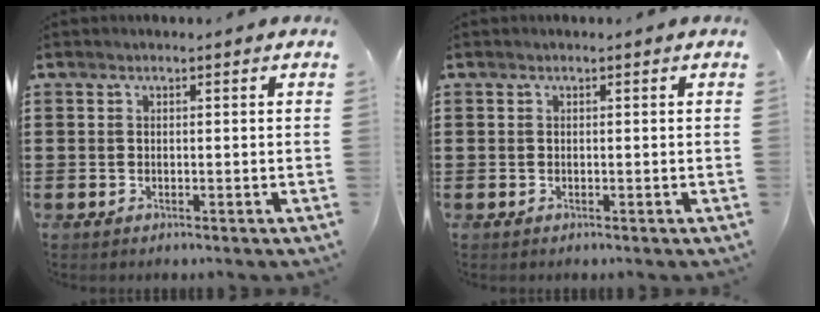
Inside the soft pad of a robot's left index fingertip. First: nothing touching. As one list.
[{"total": 0.0}]